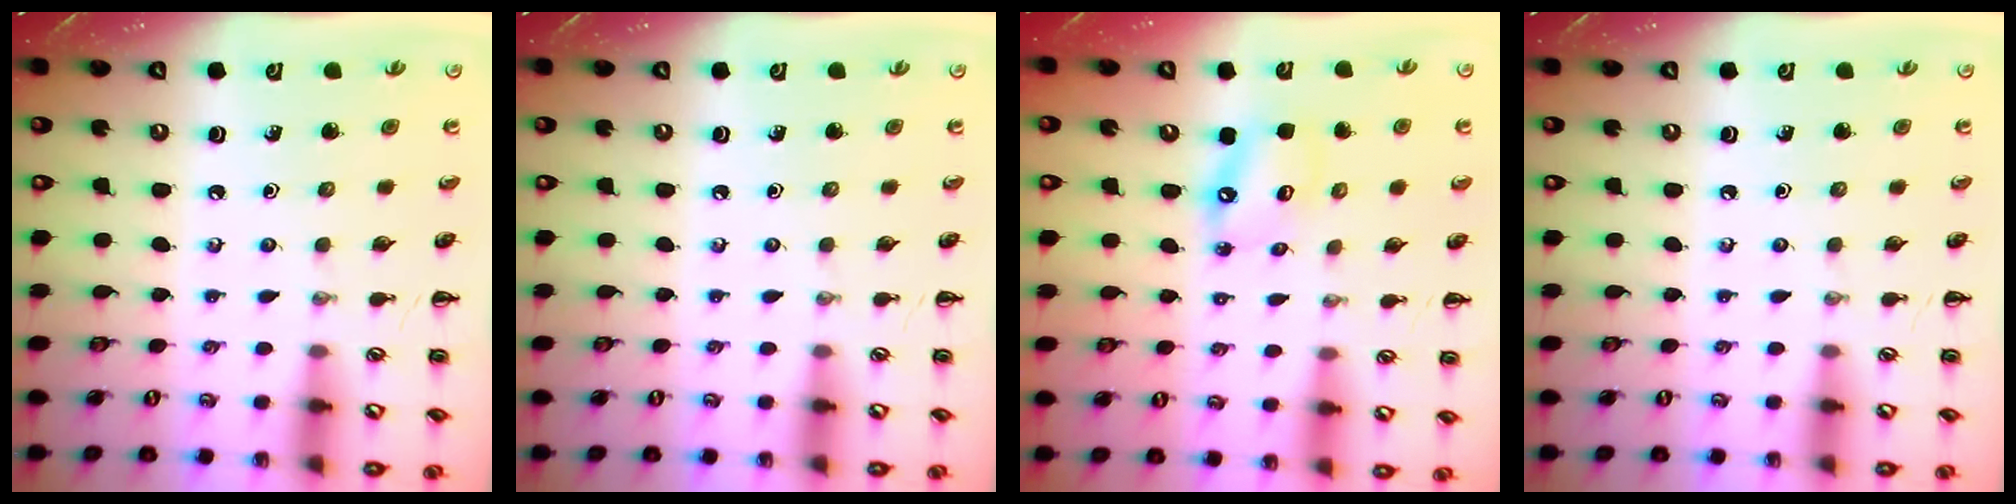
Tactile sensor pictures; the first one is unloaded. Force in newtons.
{"total": 0.0}
{"total": 7.7, "press": 7.5, "slide": 1.8}
{"total": 0.0}